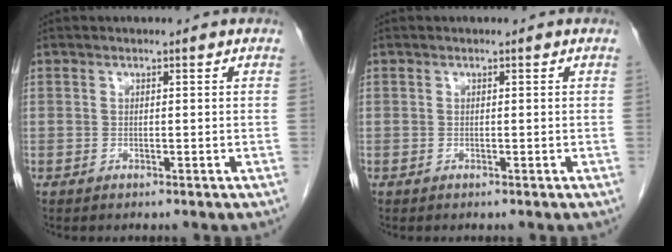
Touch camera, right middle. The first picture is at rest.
{"total": 0.0}